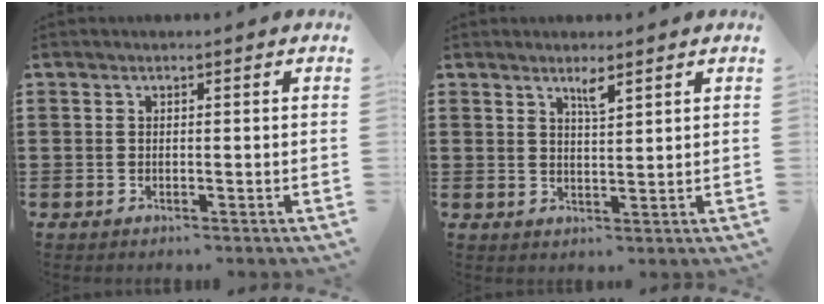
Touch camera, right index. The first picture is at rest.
{"total": 2.5, "force": [1.8, 0.3, 1.7], "torque": [-0.028, -0.002, 0.030]}